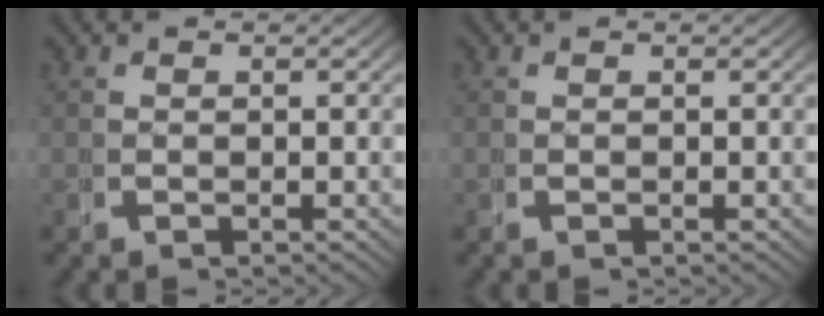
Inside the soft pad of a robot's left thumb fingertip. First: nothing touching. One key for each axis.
{"total": 0.0}